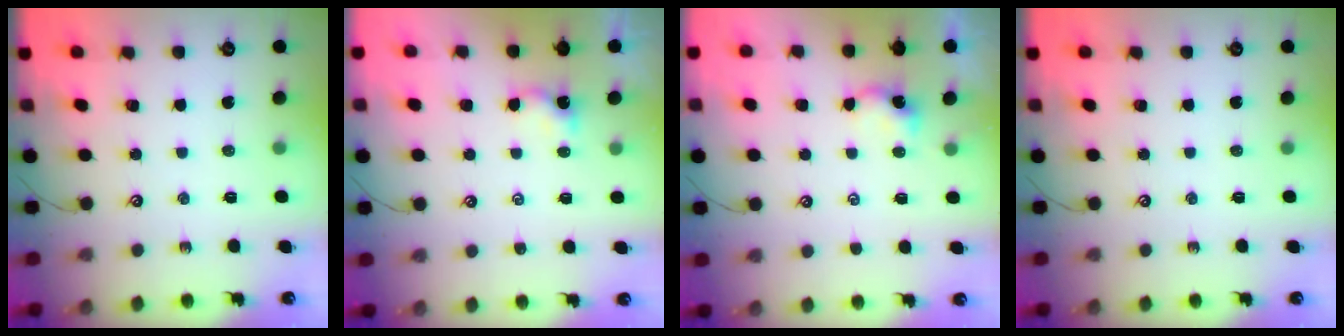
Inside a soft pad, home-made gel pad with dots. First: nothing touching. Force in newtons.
{"total": 0.8, "press": 0.8, "slide": 0.1}
{"total": 0.0}
{"total": 0.0}